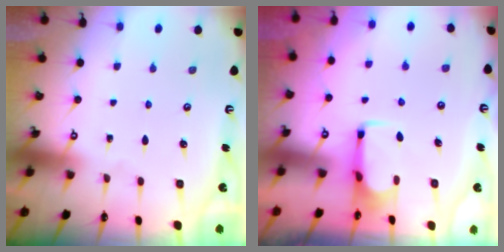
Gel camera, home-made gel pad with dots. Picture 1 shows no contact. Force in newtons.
{"total": 2.8, "press": 2.8, "slide": 0.5}